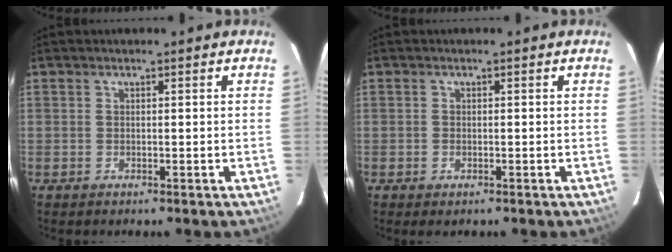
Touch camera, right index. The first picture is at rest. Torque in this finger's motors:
{"motor_torque": [0.17, -0.07, 0.03, 0.00]}